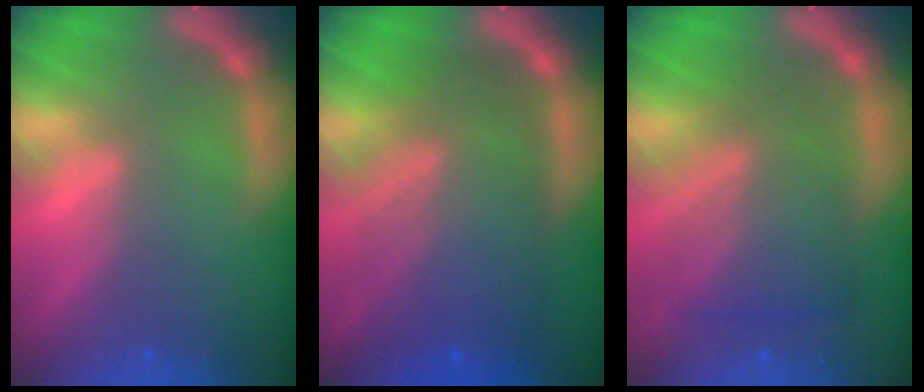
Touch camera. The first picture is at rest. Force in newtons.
{"total": 10.0}
{"total": 7.0}